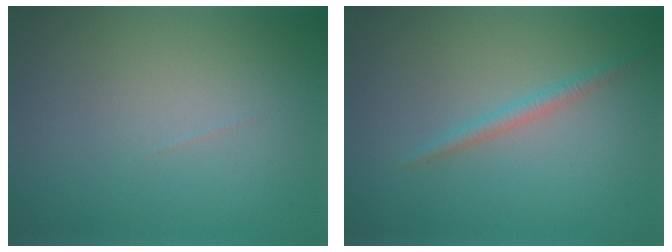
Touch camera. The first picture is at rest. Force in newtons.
{"total": 1.3, "press": 1.3, "slide": 0.1}